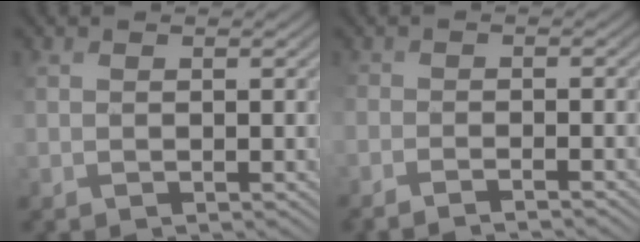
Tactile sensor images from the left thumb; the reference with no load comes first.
{"total": 3.0, "force": [-2.9, 0.0, 0.7], "torque": [-0.008, 0.000, -0.053]}